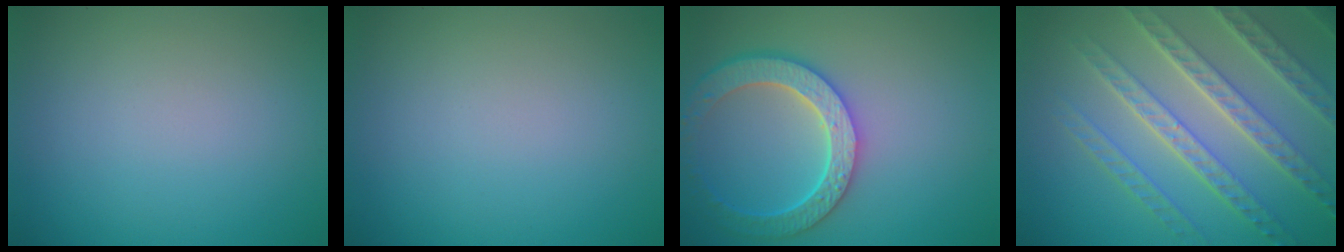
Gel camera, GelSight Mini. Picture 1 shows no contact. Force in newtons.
{"total": 0.0}
{"total": 5.9, "press": 4.7, "slide": 3.5}
{"total": 7.9, "press": 5.5, "slide": 5.7}